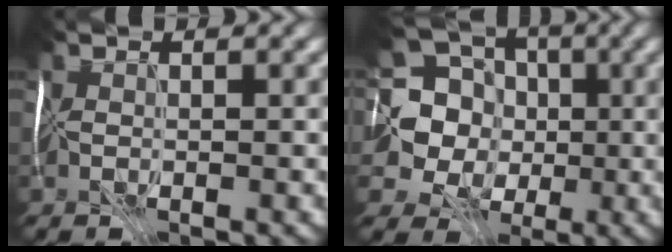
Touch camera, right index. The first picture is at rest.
{"total": 10.9, "force": [0.9, 10.3, 3.4], "torque": [-0.113, 0.032, -0.004]}